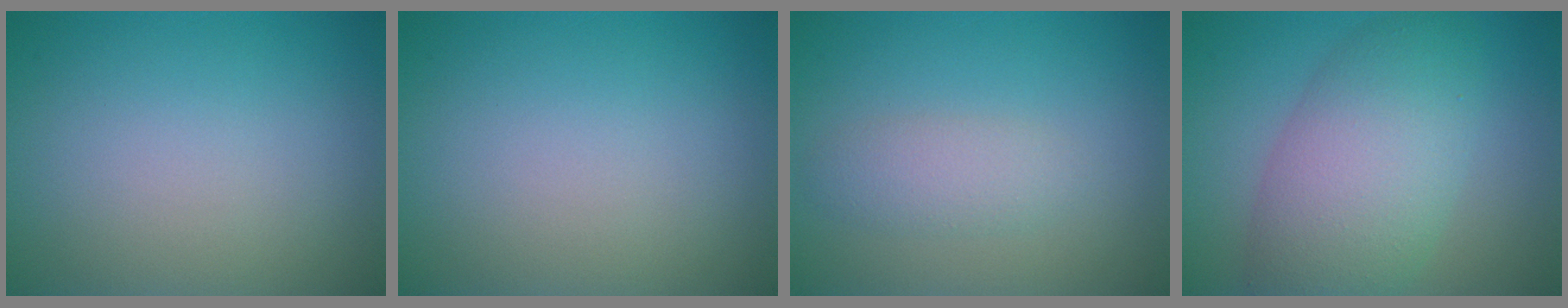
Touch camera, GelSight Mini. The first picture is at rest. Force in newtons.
{"total": 0.0}
{"total": 2.0, "press": 2.0, "slide": 0.0}
{"total": 7.9, "press": 7.9, "slide": 0.1}